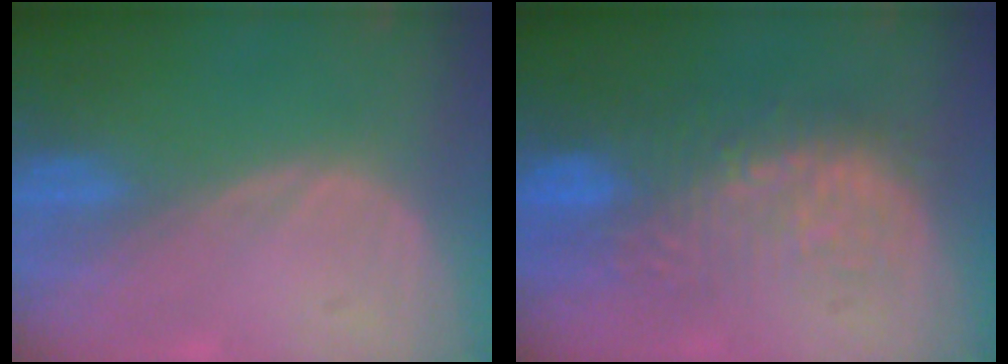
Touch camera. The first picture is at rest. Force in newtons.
{"total": 10.1, "press": 9.0, "slide": 4.5}